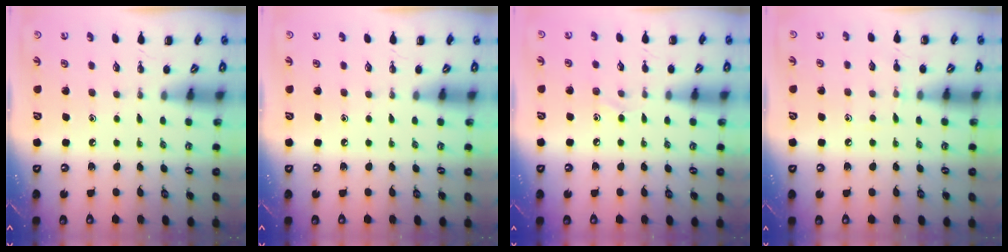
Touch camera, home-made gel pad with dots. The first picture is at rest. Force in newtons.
{"total": 0.0}
{"total": 5.9, "press": 5.5, "slide": 2.1}
{"total": 5.5, "press": 5.2, "slide": 1.6}